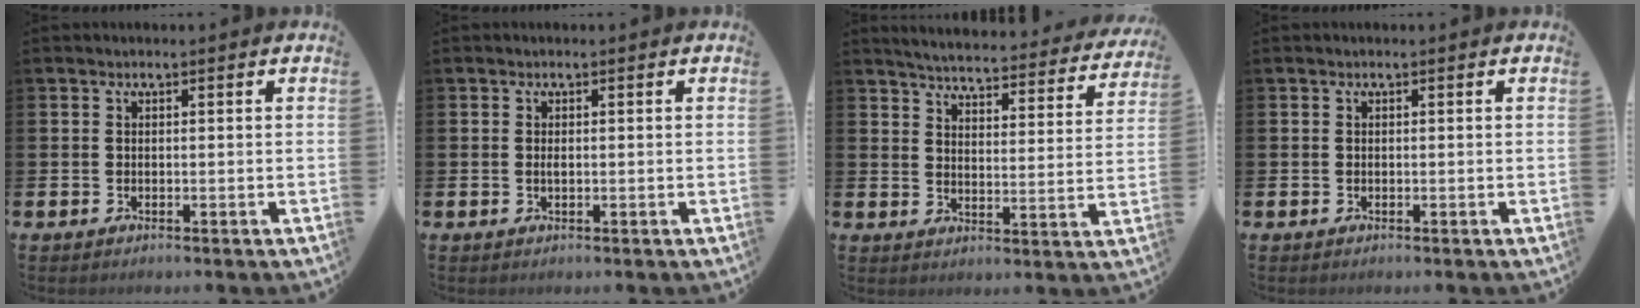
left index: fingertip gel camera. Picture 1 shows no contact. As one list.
[{"total": 0.6, "force": [0.1, 0.2, 0.5], "torque": [-0.012, 0.001, 0.001]}, {"total": 4.7, "force": [4.5, 0.4, 1.1], "torque": [-0.033, -0.041, 0.072]}, {"total": 0.0}]